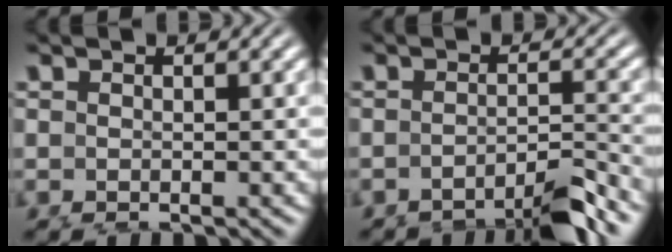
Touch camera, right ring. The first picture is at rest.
{"total": 5.1, "force": [-4.3, 0.9, 2.6], "torque": [-0.022, -0.006, -0.066]}